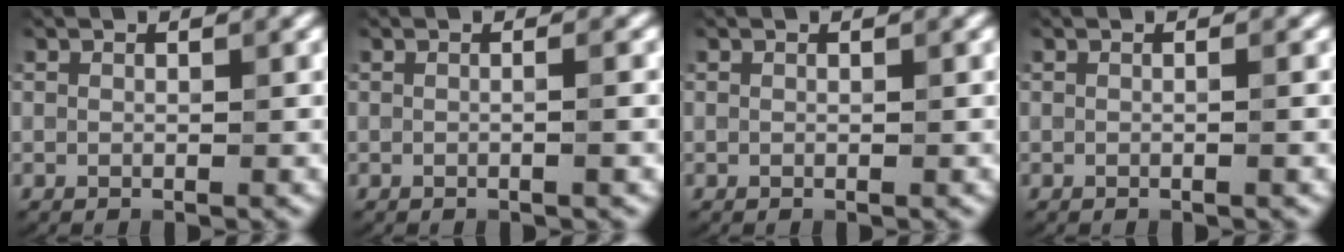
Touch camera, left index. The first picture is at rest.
{"total": 1.9, "force": [-0.2, 0.9, 1.6], "torque": [-0.005, -0.002, -0.021]}
{"total": 0.0}
{"total": 0.9, "force": [-0.4, 0.4, 0.7], "torque": [-0.008, -0.004, -0.015]}